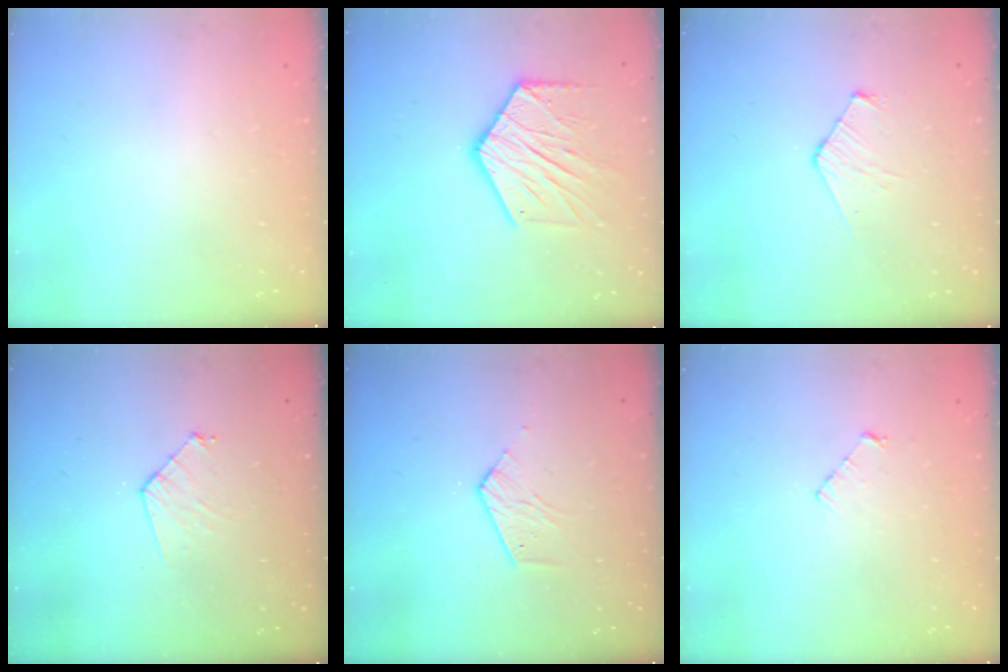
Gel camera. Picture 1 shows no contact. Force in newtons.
{"total": 15.4, "press": 15.4, "slide": 1.0}
{"total": 6.5, "press": 6.4, "slide": 0.7}
{"total": 5.8, "press": 5.8, "slide": 0.5}
{"total": 3.7, "press": 3.7, "slide": 0.3}
{"total": 3.4, "press": 3.3, "slide": 0.3}